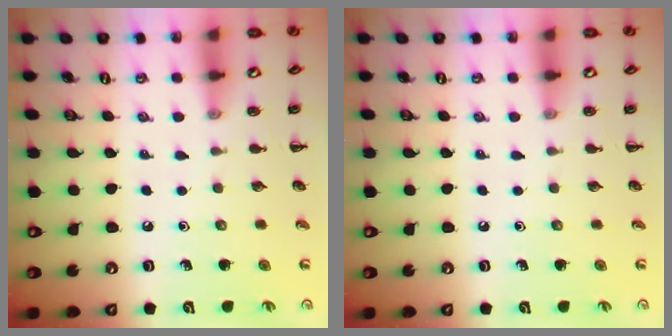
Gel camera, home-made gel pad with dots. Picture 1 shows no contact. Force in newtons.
{"total": 0.0}